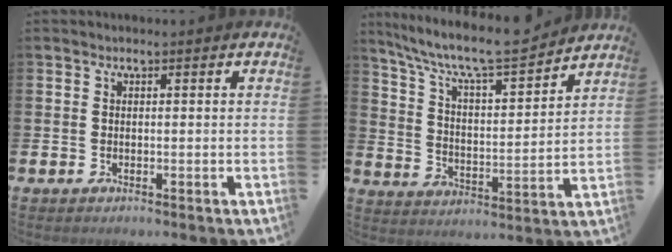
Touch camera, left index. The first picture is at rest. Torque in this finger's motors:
{"motor_torque": [1.01, -1.12, 0.32, 0.21]}